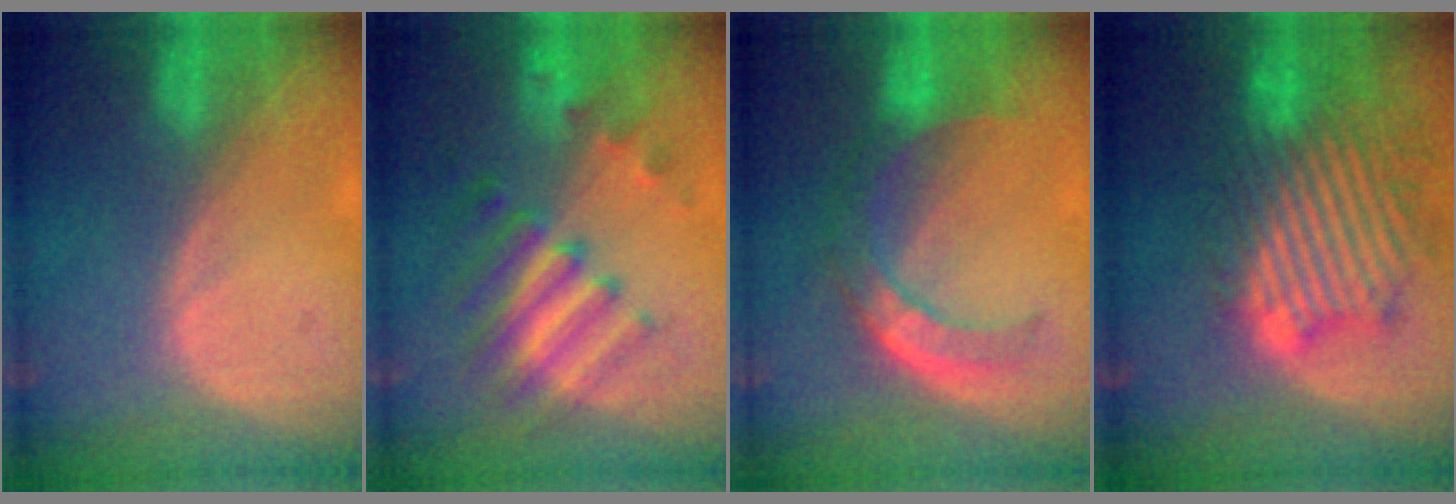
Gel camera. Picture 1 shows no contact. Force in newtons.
{"total": 7.5, "press": 7.5, "slide": 0.9}
{"total": 7.9, "press": 6.6, "slide": 4.3}
{"total": 13.0, "press": 11.6, "slide": 5.8}